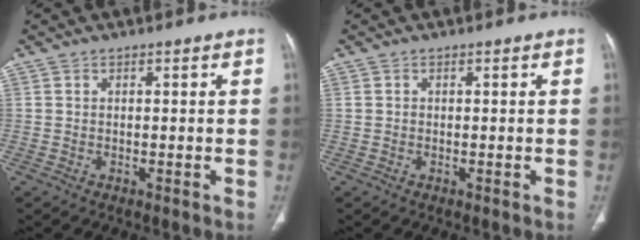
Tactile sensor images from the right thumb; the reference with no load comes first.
{"total": 0.0}